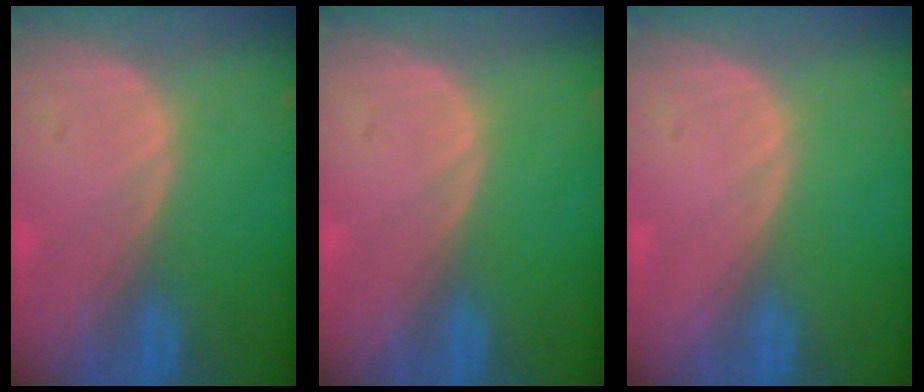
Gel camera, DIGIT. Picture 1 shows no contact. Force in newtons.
{"total": 0.0}
{"total": 0.0}